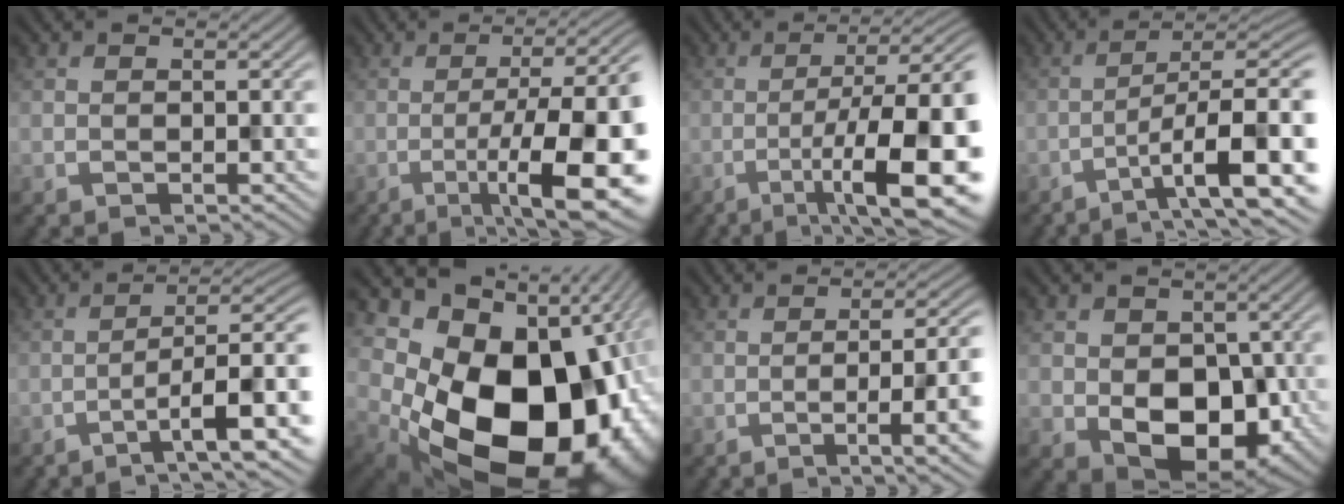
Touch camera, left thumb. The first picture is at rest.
{"total": 15.6, "force": [-3.7, 4.1, 14.6], "torque": [-0.188, -0.007, -0.045]}
{"total": 14.4, "force": [-4.3, 3.5, 13.3], "torque": [-0.192, -0.004, -0.063]}
{"total": 10.4, "force": [-3.8, 2.4, 9.3], "torque": [-0.148, 0.005, -0.061]}
{"total": 9.3, "force": [-3.6, 2.2, 8.3], "torque": [-0.129, 0.000, -0.057]}
{"total": 22.6, "force": [-3.1, 16.3, 15.4], "torque": [-0.278, -0.086, -0.018]}
{"total": 8.4, "force": [-1.3, 2.0, 8.1], "torque": [-0.120, 0.003, -0.021]}
{"total": 9.1, "force": [-1.1, 6.5, 6.3], "torque": [-0.107, -0.029, -0.012]}